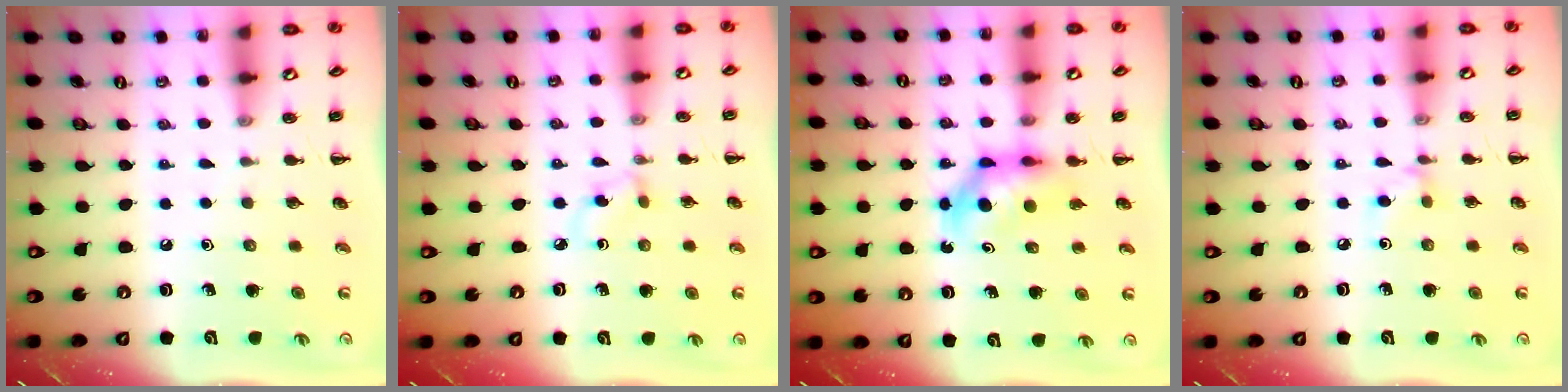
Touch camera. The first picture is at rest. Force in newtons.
{"total": 2.8, "press": 2.6, "slide": 1.1}
{"total": 6.4, "press": 6.3, "slide": 1.1}
{"total": 4.6, "press": 4.4, "slide": 1.6}